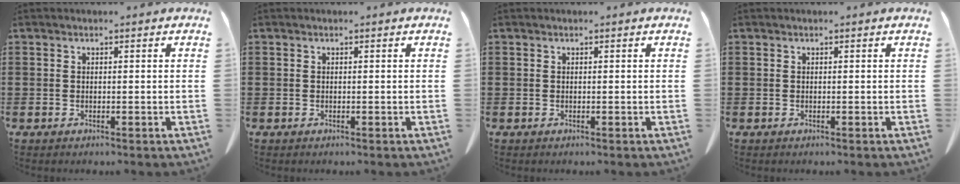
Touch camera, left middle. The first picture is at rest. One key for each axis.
{"total": 0.0}
{"total": 0.0}
{"total": 0.0}